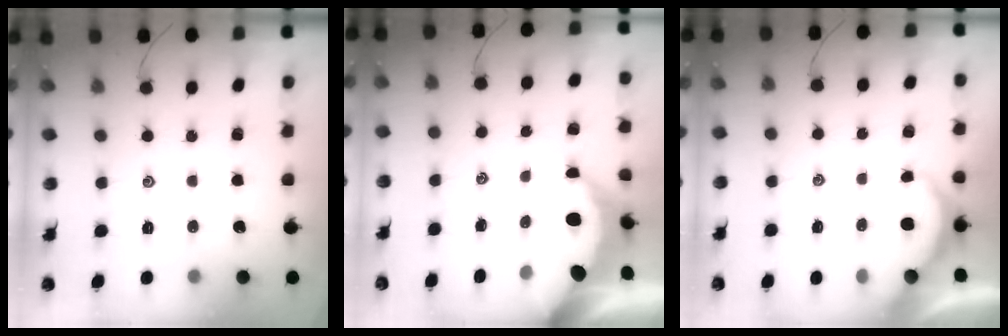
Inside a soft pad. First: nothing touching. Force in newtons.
{"total": 6.6, "press": 6.6, "slide": 0.7}
{"total": 2.7, "press": 2.7, "slide": 0.3}